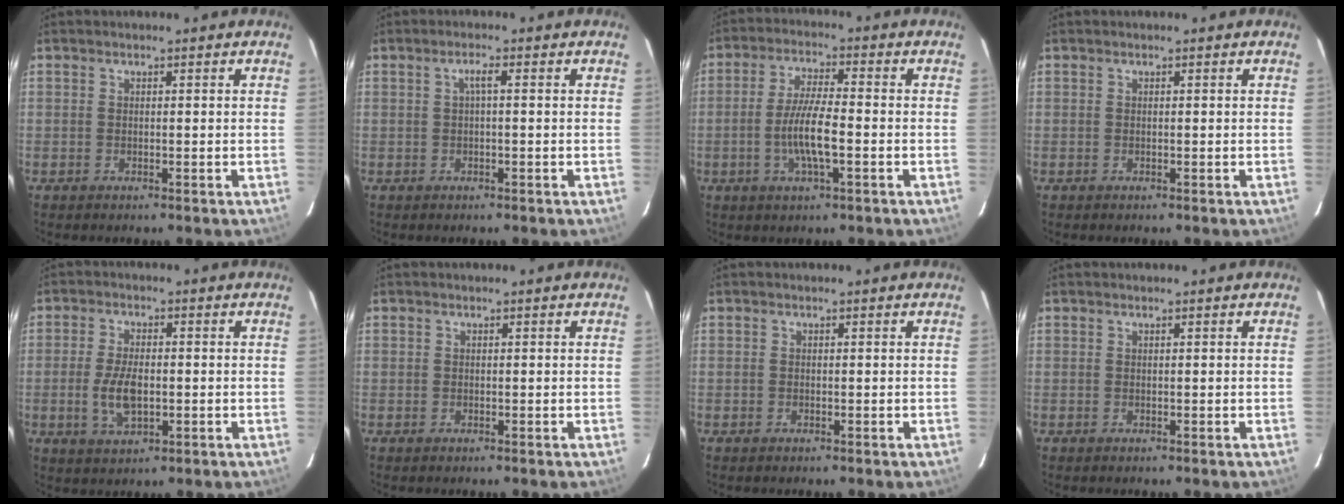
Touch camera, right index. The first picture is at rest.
{"total": 1.5, "force": [0.0, 0.0, 1.5], "torque": [-0.028, 0.006, -0.001]}
{"total": 7.9, "force": [-2.1, 1.3, 7.5], "torque": [-0.147, -0.001, -0.042]}
{"total": 0.0}
{"total": 6.8, "force": [-1.2, 3.3, 5.8], "torque": [-0.119, -0.005, -0.019]}
{"total": 0.0}
{"total": 0.0}
{"total": 0.0}